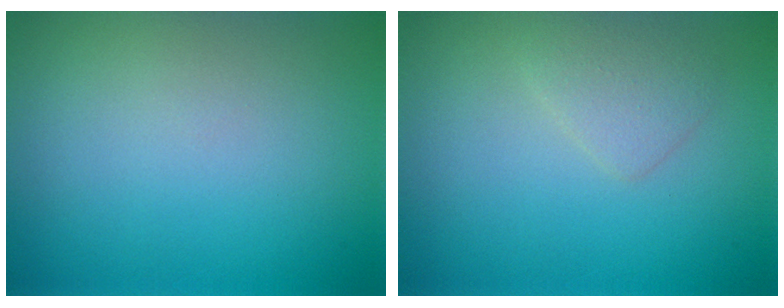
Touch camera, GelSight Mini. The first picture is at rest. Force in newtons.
{"total": 1.6, "press": 1.6, "slide": 0.0}